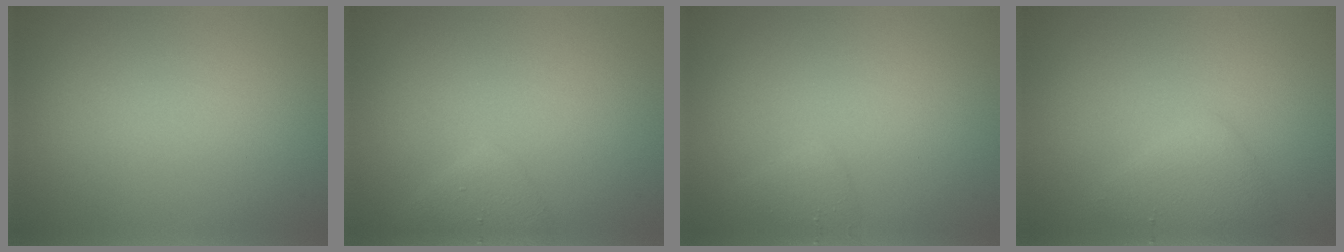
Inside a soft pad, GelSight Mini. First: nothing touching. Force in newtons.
{"total": 1.7, "press": 1.7, "slide": 0.1}
{"total": 1.1, "press": 1.1, "slide": 0.1}
{"total": 2.5, "press": 2.5, "slide": 0.1}